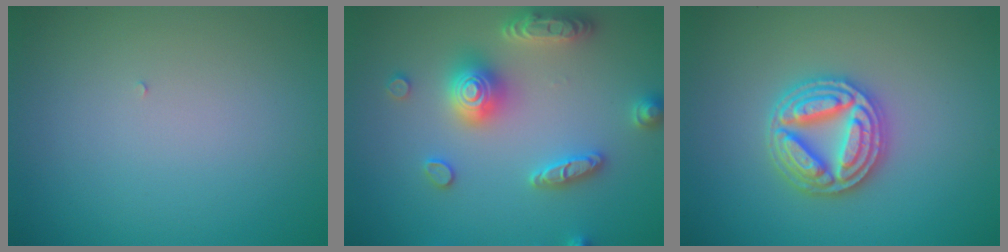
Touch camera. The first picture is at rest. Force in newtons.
{"total": 5.4, "press": 5.3, "slide": 0.9}
{"total": 5.0, "press": 5.0, "slide": 0.8}